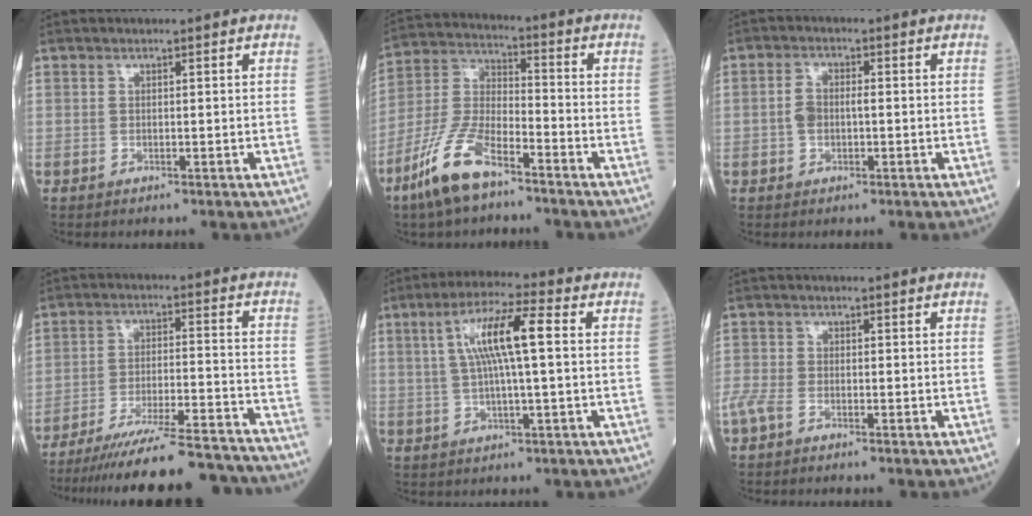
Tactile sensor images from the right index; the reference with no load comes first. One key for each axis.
{"total": 11.6, "fx": -7.7, "fy": 3.3, "fz": 8.0, "tx": -0.183, "ty": -0.013, "tz": -0.157}
{"total": 3.0, "fx": -0.4, "fy": 1.7, "fz": 2.4, "tx": -0.052, "ty": 0.010, "tz": -0.009}
{"total": 22.7, "fx": -21.1, "fy": 0.8, "fz": 8.2, "tx": -0.103, "ty": -0.022, "tz": -0.302}
{"total": 9.7, "fx": 1.8, "fy": 0.9, "fz": 9.5, "tx": -0.182, "ty": 0.017, "tz": 0.033}
{"total": 3.8, "fx": -2.3, "fy": 1.9, "fz": 2.3, "tx": -0.062, "ty": -0.004, "tz": -0.046}